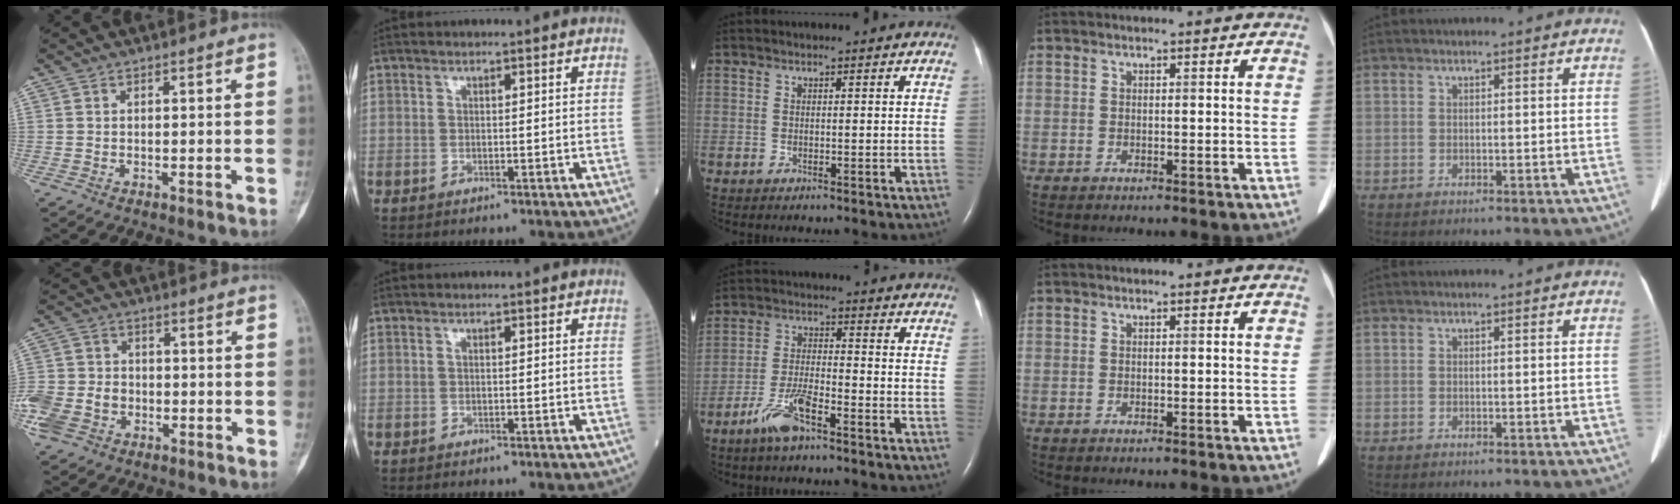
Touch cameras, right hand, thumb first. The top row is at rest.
{"thumb": {"total": 11.0, "force": [-3.6, 8.8, 5.5], "torque": [-0.121, 0.018, -0.064]}, "middle": {"total": 6.9, "force": [-4.7, 1.1, 4.9], "torque": [-0.109, -0.004, -0.089]}}